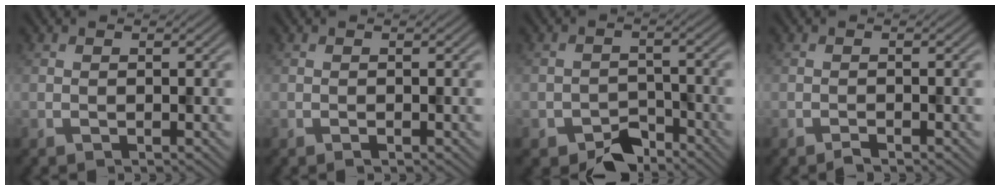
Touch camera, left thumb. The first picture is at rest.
{"total": 0.5, "force": [-0.3, 0.2, 0.4], "torque": [-0.006, -0.001, -0.004]}
{"total": 4.7, "force": [-3.6, 2.5, 1.8], "torque": [-0.026, -0.005, -0.066]}
{"total": 0.8, "force": [-0.7, 0.1, 0.4], "torque": [-0.006, 0.002, -0.014]}